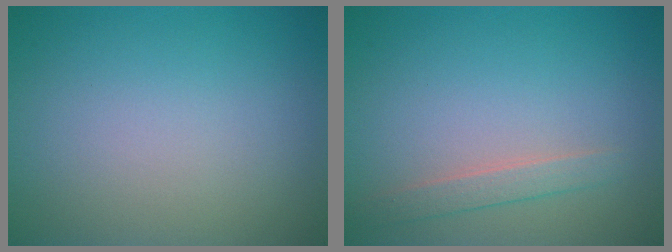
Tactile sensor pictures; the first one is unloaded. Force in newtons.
{"total": 1.6, "press": 1.6, "slide": 0.2}